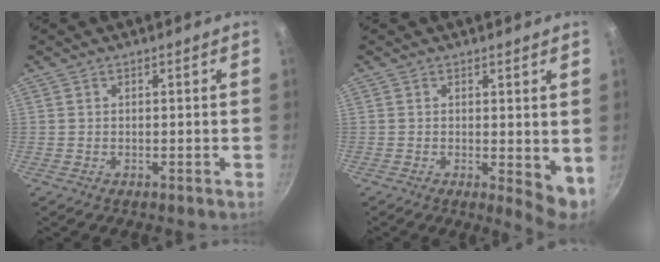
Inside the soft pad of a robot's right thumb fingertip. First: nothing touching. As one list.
[{"total": 5.2, "force": [0.7, 2.1, 4.8], "torque": [-0.059, -0.010, 0.012]}]